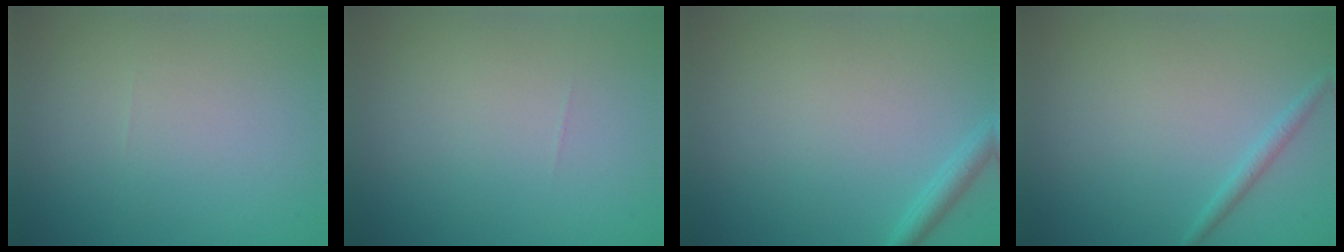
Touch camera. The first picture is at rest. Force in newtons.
{"total": 0.0}
{"total": 1.5, "press": 1.5, "slide": 0.2}
{"total": 1.2, "press": 1.2, "slide": 0.0}